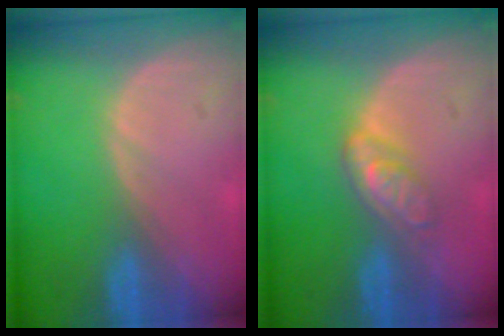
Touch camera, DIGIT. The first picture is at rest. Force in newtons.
{"total": 4.5, "press": 4.0, "slide": 2.0}